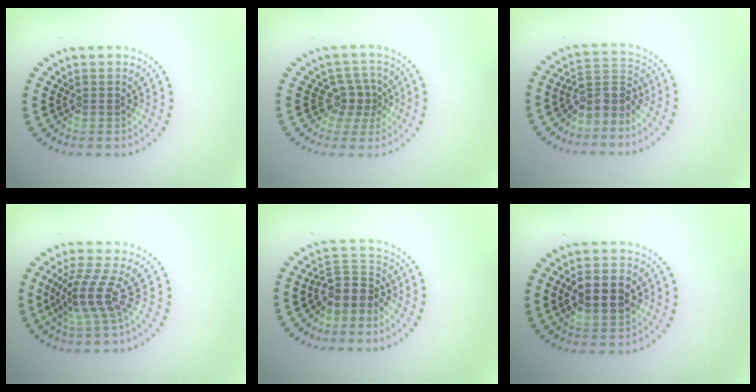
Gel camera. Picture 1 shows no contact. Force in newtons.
{"total": 2.3, "press": 1.7, "slide": 1.5}
{"total": 3.2, "press": 2.5, "slide": 2.0}
{"total": 3.5, "press": 2.5, "slide": 2.4}
{"total": 3.5, "press": 2.6, "slide": 2.3}
{"total": 5.0, "press": 5.0, "slide": 0.3}